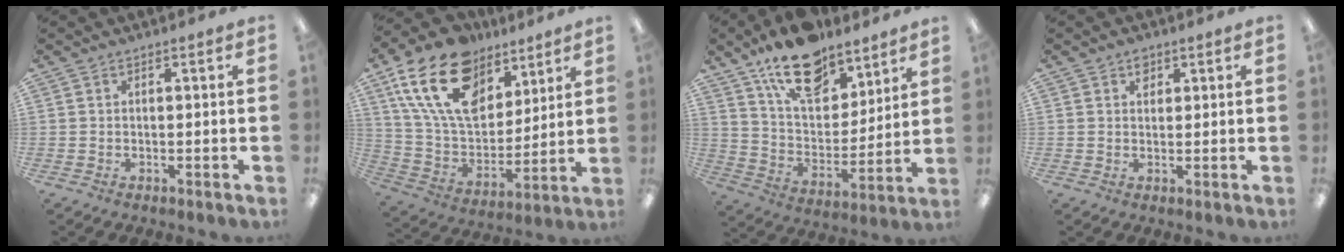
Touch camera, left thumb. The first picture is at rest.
{"total": 21.7, "force": [12.1, 13.2, 12.3], "torque": [-0.246, -0.046, 0.219]}
{"total": 17.7, "force": [13.1, 8.7, 8.1], "torque": [-0.141, -0.073, 0.234]}
{"total": 2.3, "force": [1.4, 1.6, 1.0], "torque": [-0.006, -0.004, 0.021]}